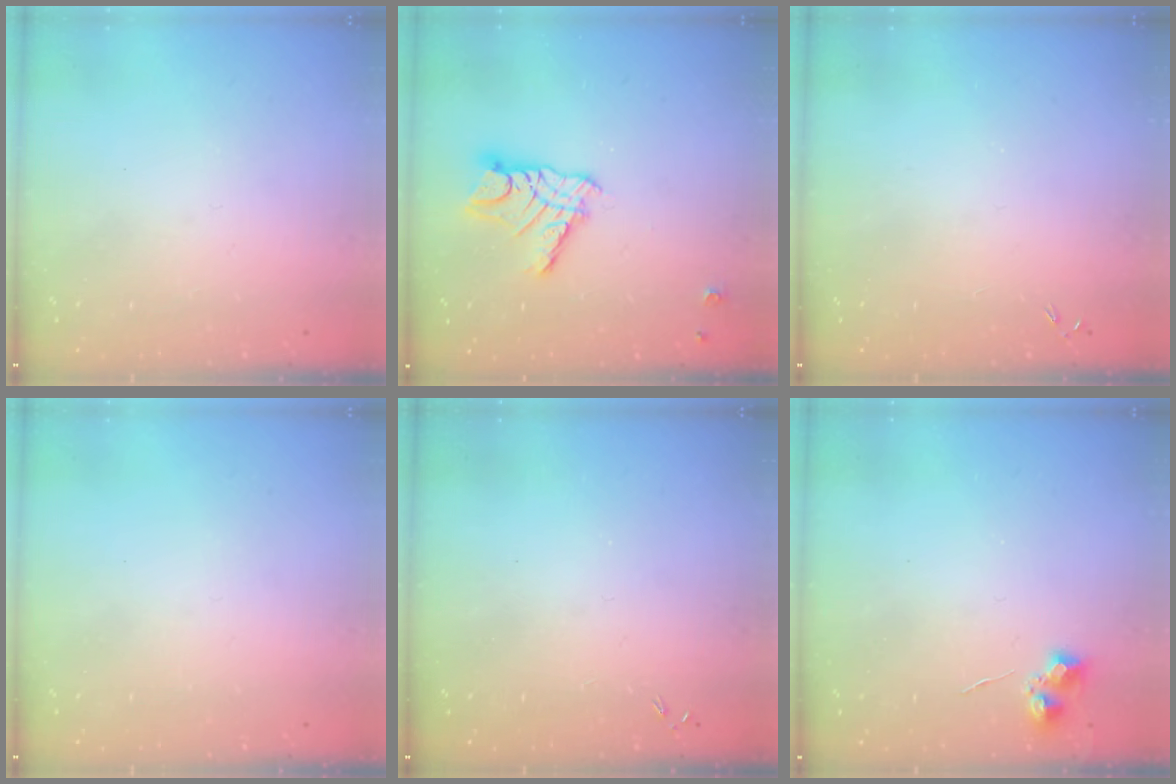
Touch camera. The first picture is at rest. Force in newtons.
{"total": 10.3, "press": 10.3, "slide": 0.6}
{"total": 0.0}
{"total": 0.0}
{"total": 0.0}
{"total": 6.5, "press": 6.5, "slide": 0.5}